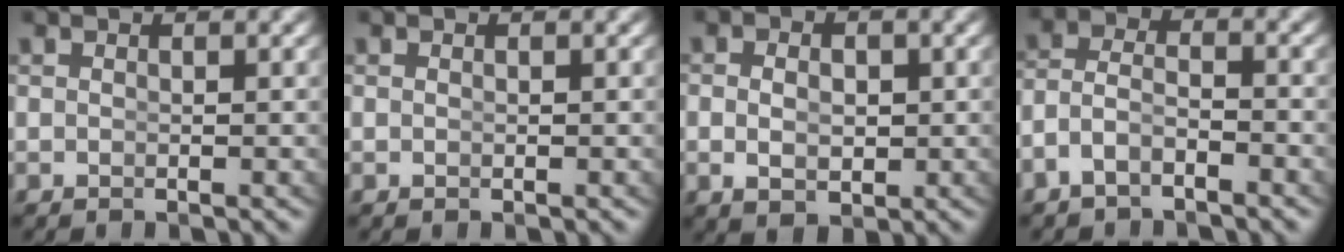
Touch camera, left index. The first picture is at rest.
{"total": 0.0}
{"total": 2.6, "force": [-0.6, 1.5, 2.0], "torque": [-0.030, -0.016, 0.003]}
{"total": 3.9, "force": [-2.3, 2.5, 1.9], "torque": [-0.052, -0.021, -0.036]}